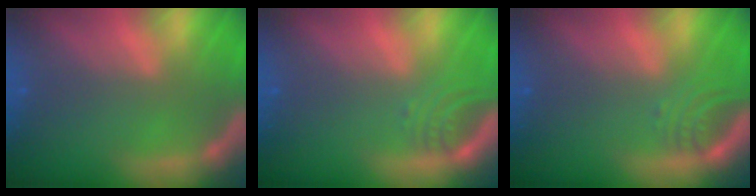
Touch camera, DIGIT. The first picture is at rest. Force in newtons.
{"total": 2.5}
{"total": 2.5}